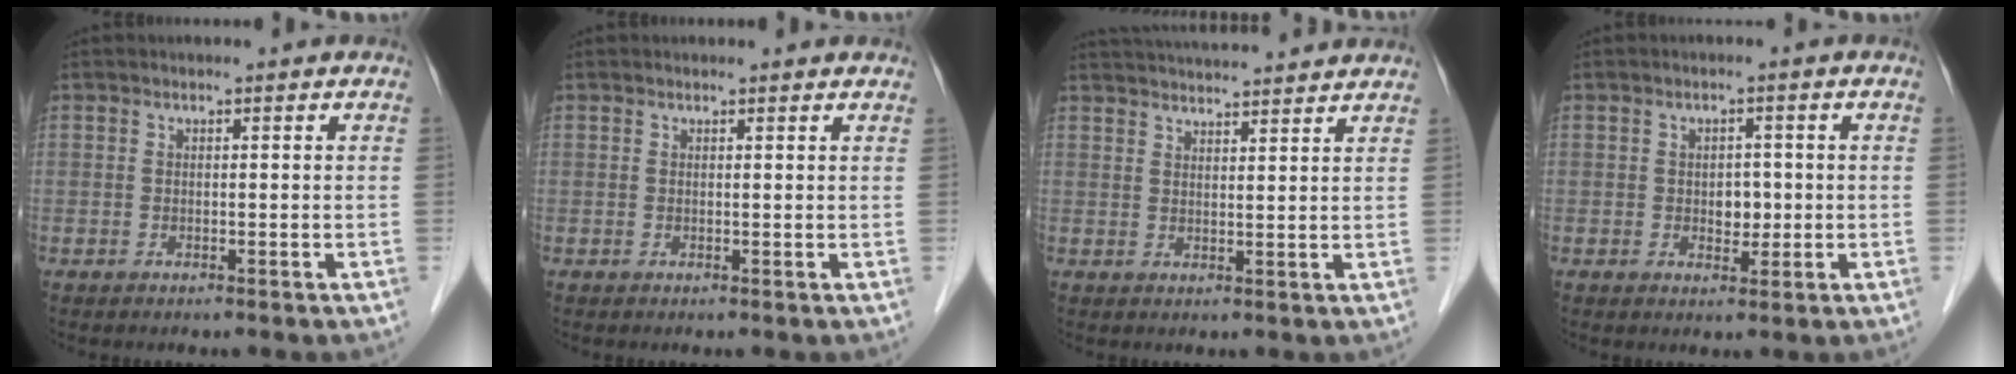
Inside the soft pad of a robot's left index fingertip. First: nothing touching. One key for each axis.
{"total": 2.1, "fx": 2.0, "fy": 0.3, "fz": 0.3, "tx": -0.013, "ty": 0.005, "tz": 0.015}
{"total": 13.6, "fx": 12.8, "fy": 0.7, "fz": 4.6, "tx": -0.082, "ty": 0.034, "tz": 0.177}
{"total": 2.6, "fx": -0.2, "fy": 1.9, "fz": 1.8, "tx": -0.023, "ty": 0.003, "tz": 0.002}